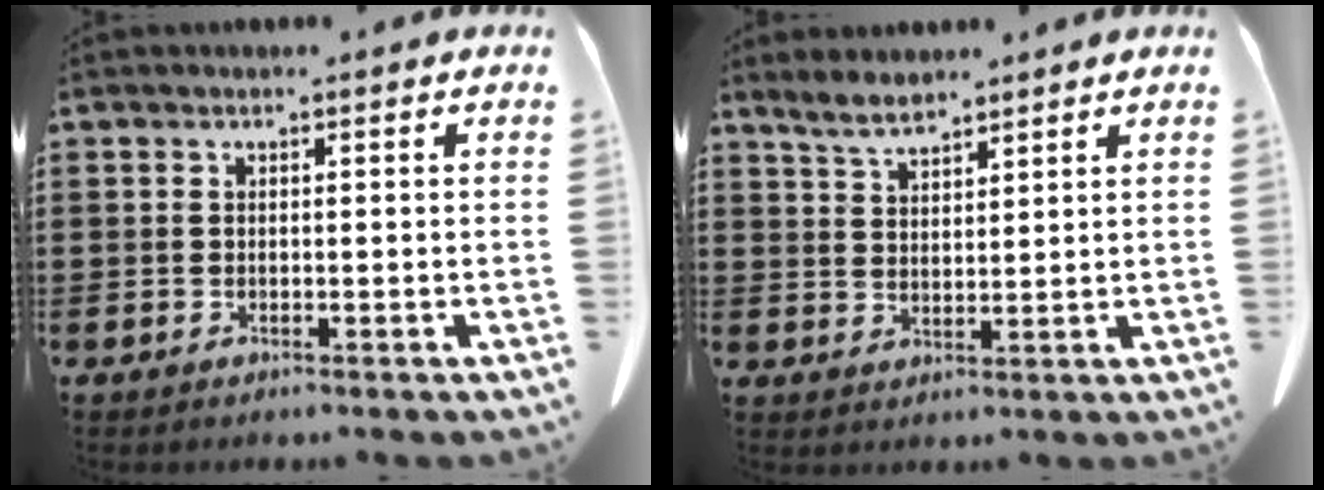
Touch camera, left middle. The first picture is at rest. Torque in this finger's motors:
{"motor_torque": [-0.13, 0.12, -0.01, -0.01]}